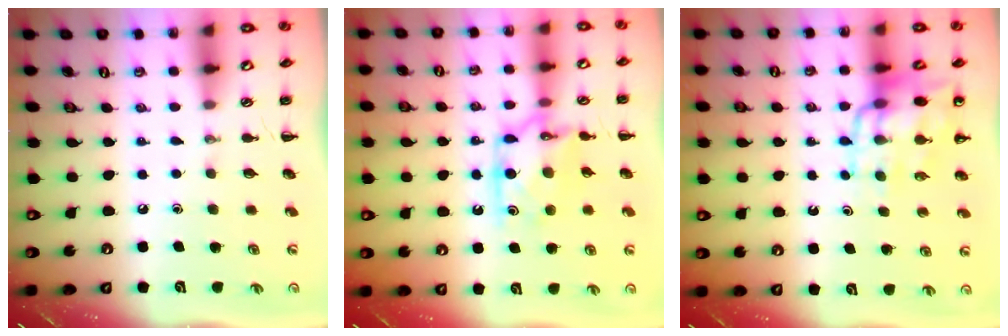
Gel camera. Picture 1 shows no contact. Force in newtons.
{"total": 10.2, "press": 10.1, "slide": 0.5}
{"total": 13.1, "press": 12.7, "slide": 2.9}